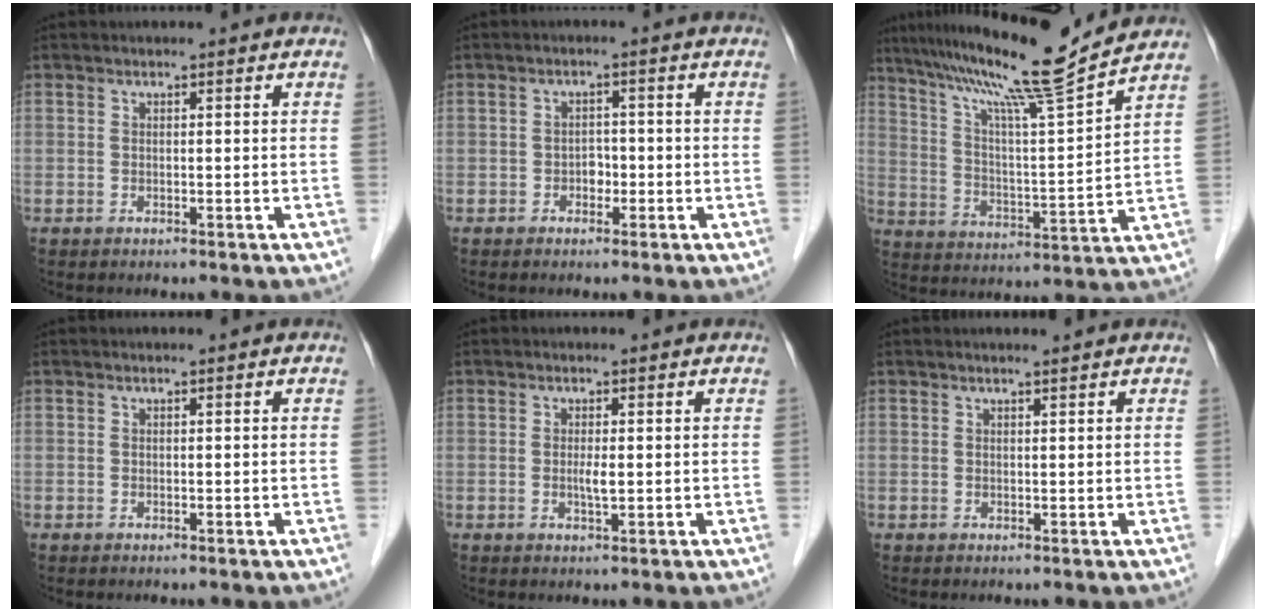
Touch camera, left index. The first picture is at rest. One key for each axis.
{"total": 1.9, "fx": -0.8, "fy": 1.3, "fz": 1.1, "tx": -0.012, "ty": 0.005, "tz": -0.013}
{"total": 16.9, "fx": 14.1, "fy": -1.8, "fz": 9.1, "tx": -0.160, "ty": -0.006, "tz": 0.227}
{"total": 0.0}
{"total": 1.5, "fx": 0.0, "fy": 0.1, "fz": 1.5, "tx": -0.031, "ty": -0.003, "tz": -0.001}
{"total": 1.0, "fx": 0.9, "fy": -0.2, "fz": 0.4, "tx": -0.009, "ty": -0.001, "tz": 0.017}